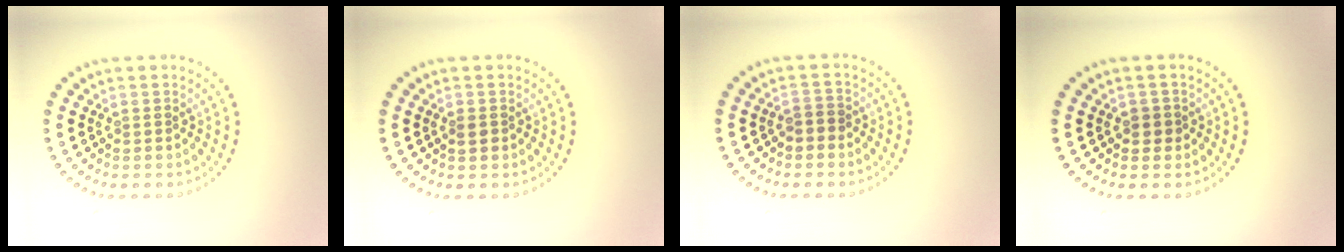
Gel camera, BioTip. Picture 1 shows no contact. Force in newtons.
{"total": 0.8, "press": 0.8, "slide": 0.2}
{"total": 1.1, "press": 1.0, "slide": 0.4}
{"total": 1.2, "press": 1.0, "slide": 0.6}